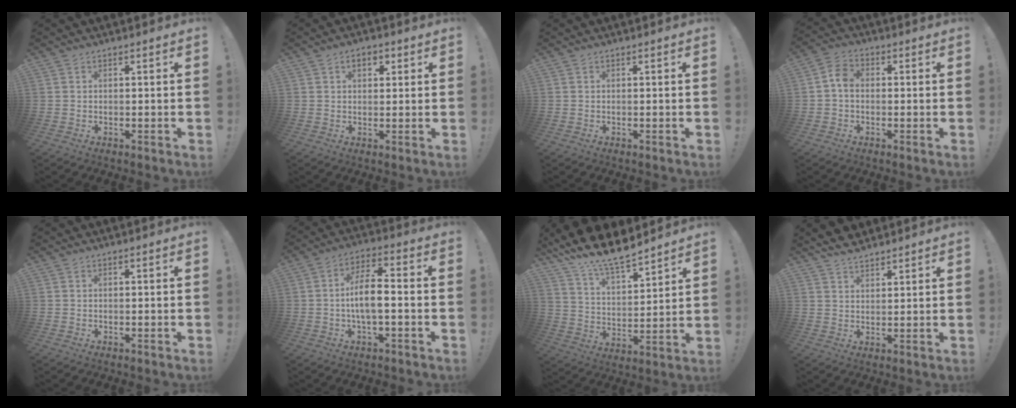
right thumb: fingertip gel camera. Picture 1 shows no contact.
{"total": 3.7, "force": [1.4, 2.5, 2.4], "torque": [-0.030, 0.001, 0.020]}
{"total": 0.0}
{"total": 5.1, "force": [-0.6, 3.6, 3.5], "torque": [-0.065, 0.015, -0.009]}
{"total": 0.0}
{"total": 9.3, "force": [-1.7, 3.4, 8.5], "torque": [-0.153, 0.011, -0.033]}
{"total": 13.7, "force": [12.2, 3.6, 5.2], "torque": [-0.106, -0.097, 0.219]}
{"total": 5.1, "force": [4.7, 1.6, 1.3], "torque": [-0.020, -0.025, 0.087]}